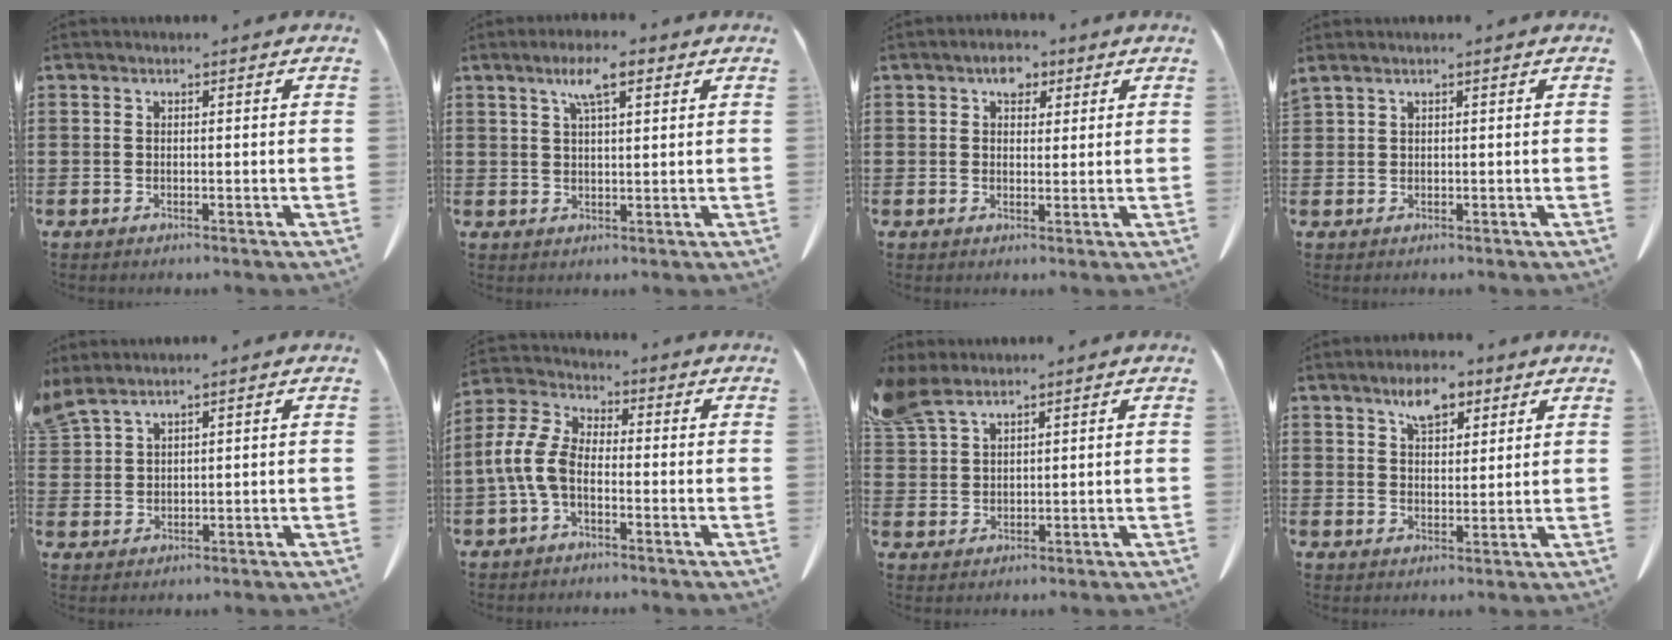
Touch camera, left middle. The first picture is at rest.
{"total": 5.6, "force": [3.2, 1.3, 4.4], "torque": [-0.095, 0.010, 0.054]}
{"total": 3.6, "force": [2.2, 2.3, 1.7], "torque": [-0.018, 0.002, 0.033]}
{"total": 0.6, "force": [0.5, 0.0, 0.4], "torque": [-0.009, 0.000, 0.010]}
{"total": 2.5, "force": [2.3, 0.3, 0.9], "torque": [-0.024, -0.002, 0.045]}
{"total": 7.2, "force": [-2.3, 3.9, 5.6], "torque": [-0.150, -0.006, -0.054]}
{"total": 4.5, "force": [3.6, 1.9, 1.9], "torque": [-0.052, 0.002, 0.069]}
{"total": 6.2, "force": [4.3, 2.8, 3.5], "torque": [-0.064, -0.001, 0.073]}